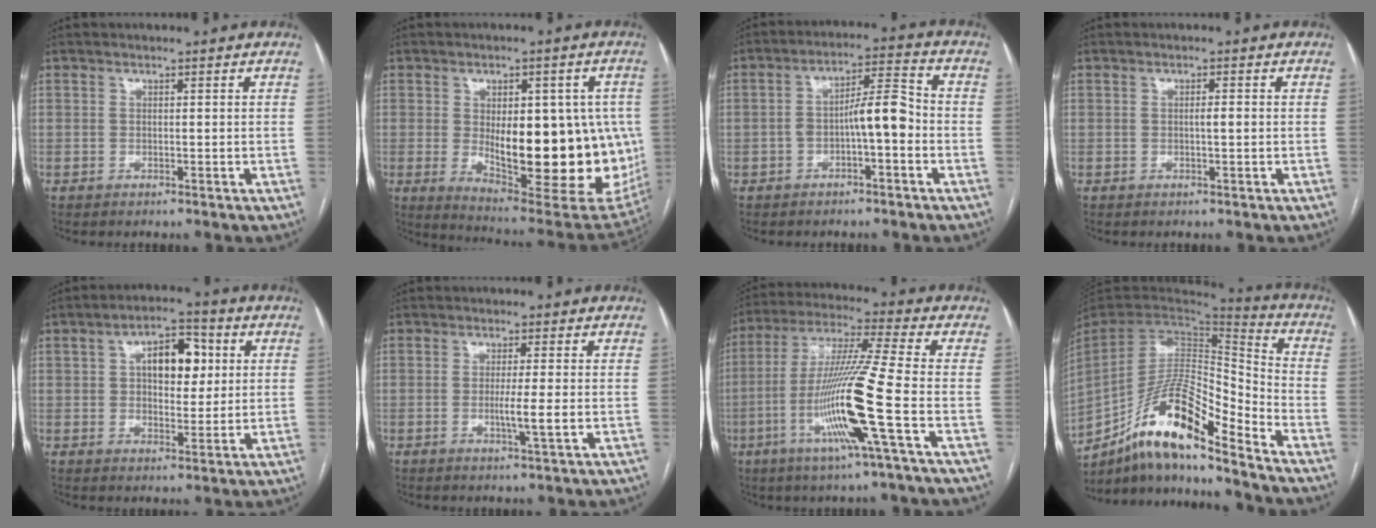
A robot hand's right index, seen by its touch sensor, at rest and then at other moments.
{"total": 22.7, "force": [-1.8, 8.4, 21.0], "torque": [-0.240, 0.001, 0.005]}
{"total": 7.2, "force": [-1.7, 1.7, 6.8], "torque": [-0.113, 0.028, -0.028]}
{"total": 1.3, "force": [0.0, 0.1, 1.3], "torque": [-0.022, 0.002, 0.000]}
{"total": 8.7, "force": [2.1, 4.4, 7.2], "torque": [-0.108, 0.022, 0.034]}
{"total": 3.8, "force": [-0.6, -0.3, 3.7], "torque": [-0.069, -0.009, -0.011]}
{"total": 15.9, "force": [-4.8, -1.6, 15.0], "torque": [-0.302, -0.017, -0.100]}
{"total": 18.2, "force": [-12.9, 2.4, 12.5], "torque": [-0.254, 0.004, -0.236]}